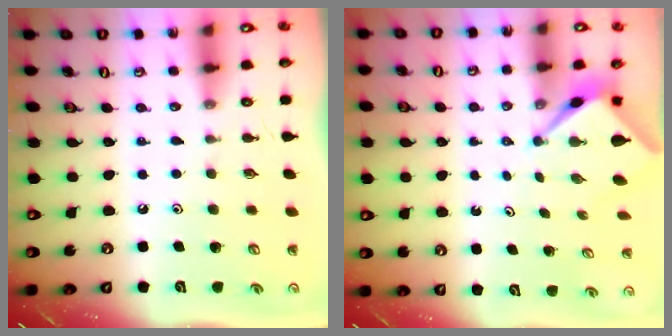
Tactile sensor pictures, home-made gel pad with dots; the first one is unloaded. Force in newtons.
{"total": 2.5, "press": 2.5, "slide": 0.1}